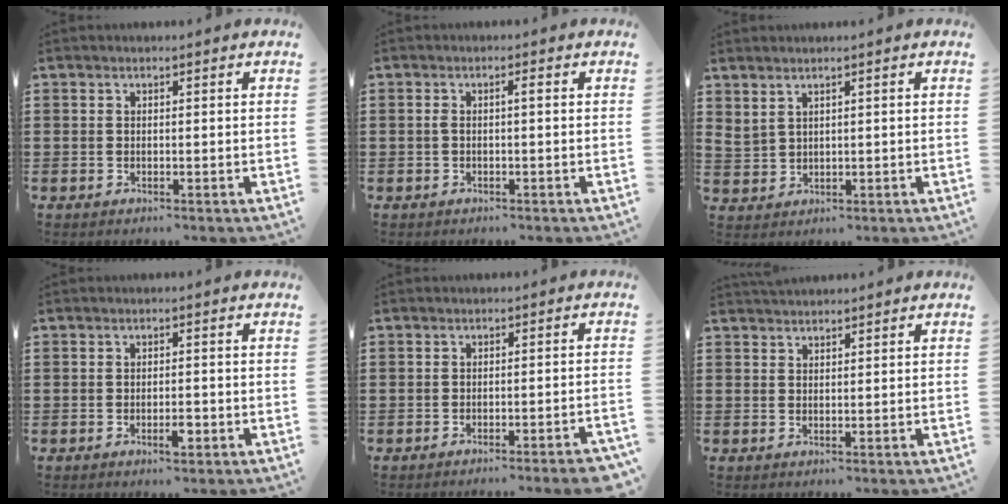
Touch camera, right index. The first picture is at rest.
{"total": 1.4, "force": [-0.2, 0.2, 1.4], "torque": [-0.034, -0.001, -0.008]}
{"total": 1.7, "force": [1.5, 0.6, 0.5], "torque": [-0.016, 0.002, 0.030]}
{"total": 2.3, "force": [-1.1, 0.7, 1.9], "torque": [-0.033, 0.001, -0.020]}
{"total": 2.8, "force": [-2.3, -0.4, 1.4], "torque": [-0.021, -0.003, -0.045]}
{"total": 1.2, "force": [1.2, 0.1, -0.2], "torque": [0.001, -0.001, 0.024]}